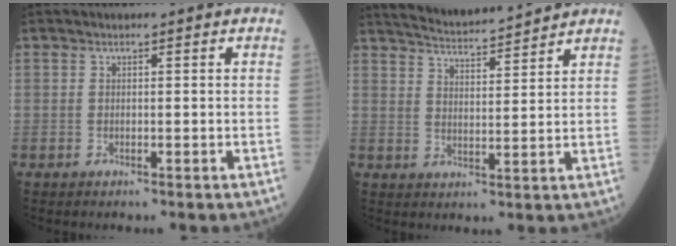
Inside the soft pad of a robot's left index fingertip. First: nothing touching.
{"total": 11.5, "force": [10.9, 0.5, 3.5], "torque": [-0.069, 0.019, 0.170]}